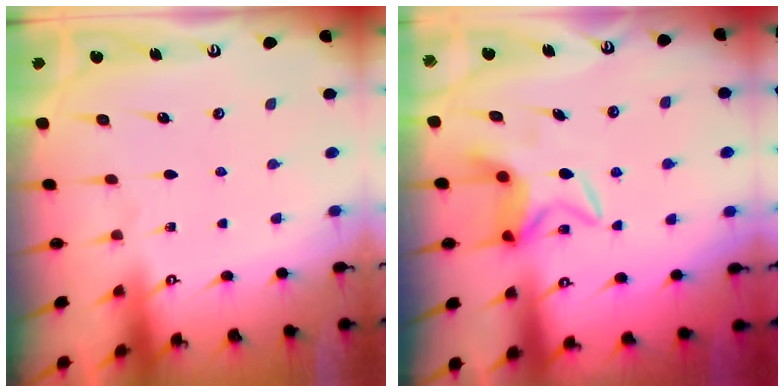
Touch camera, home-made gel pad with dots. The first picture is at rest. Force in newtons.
{"total": 6.4, "press": 6.4, "slide": 0.6}